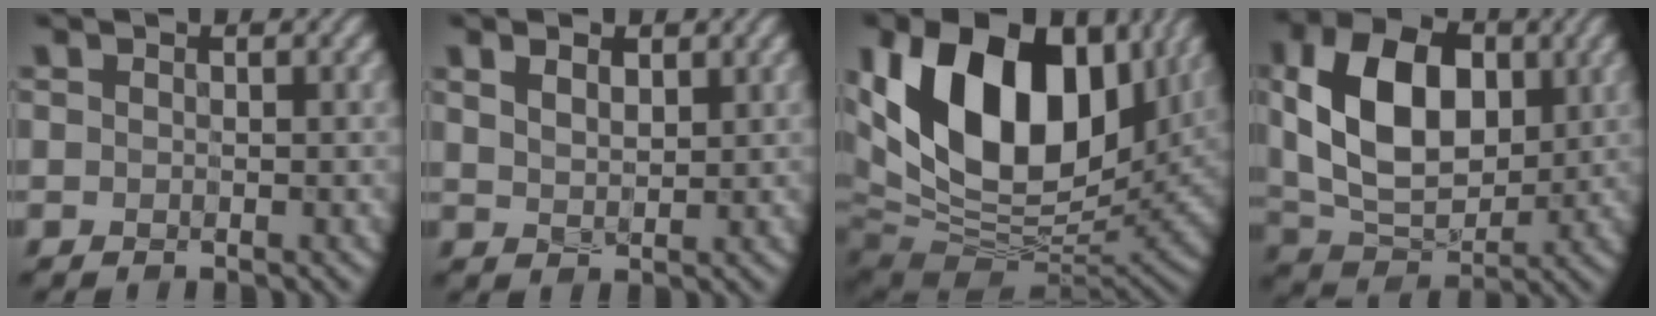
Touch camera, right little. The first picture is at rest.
{"total": 2.5, "force": [1.1, 1.3, 1.8], "torque": [-0.035, 0.001, 0.023]}
{"total": 18.5, "force": [4.4, 12.0, 13.4], "torque": [-0.260, 0.010, 0.071]}
{"total": 10.6, "force": [1.5, 6.9, 7.9], "torque": [-0.156, 0.006, 0.022]}